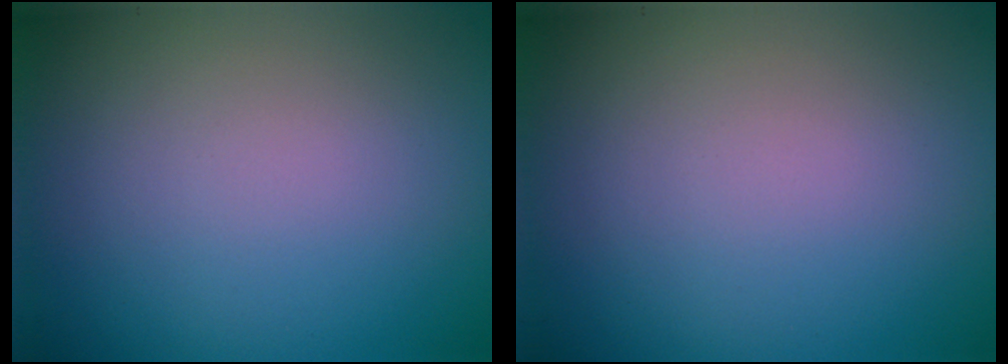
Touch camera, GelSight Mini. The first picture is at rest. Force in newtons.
{"total": 0.0}